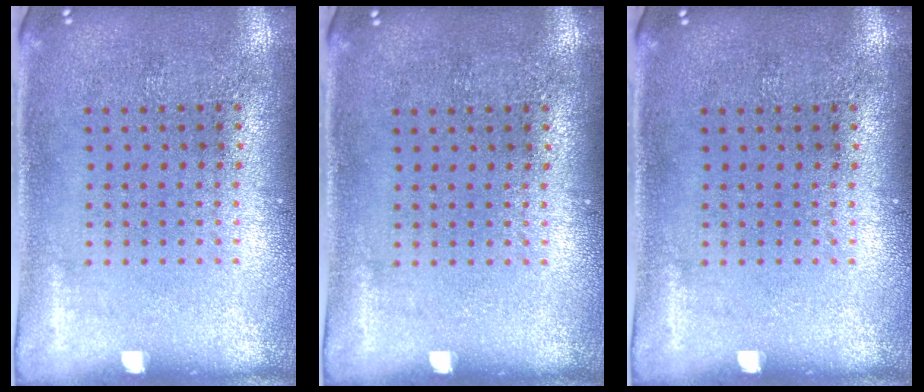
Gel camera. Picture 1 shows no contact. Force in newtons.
{"total": 0.0}
{"total": 0.0}